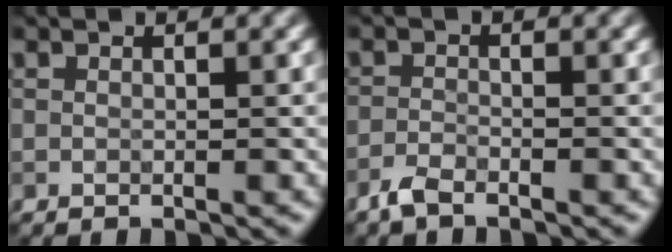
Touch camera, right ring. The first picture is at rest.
{"total": 1.8, "force": [-1.5, 0.4, 0.8], "torque": [-0.021, -0.001, -0.036]}